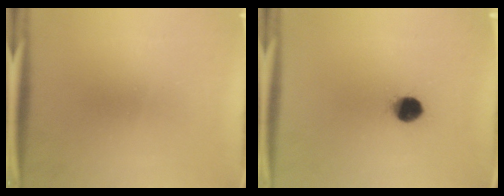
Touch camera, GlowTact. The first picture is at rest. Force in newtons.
{"total": 6.6}